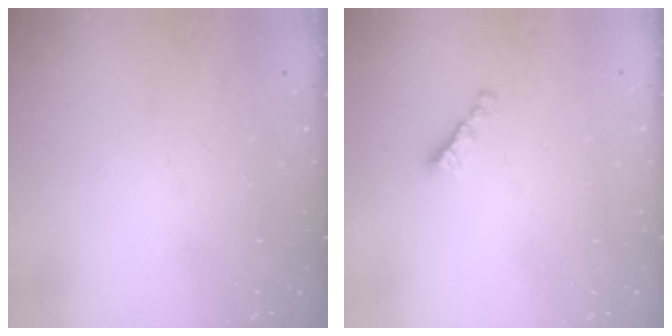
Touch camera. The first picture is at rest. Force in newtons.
{"total": 2.7, "press": 2.6, "slide": 0.8}